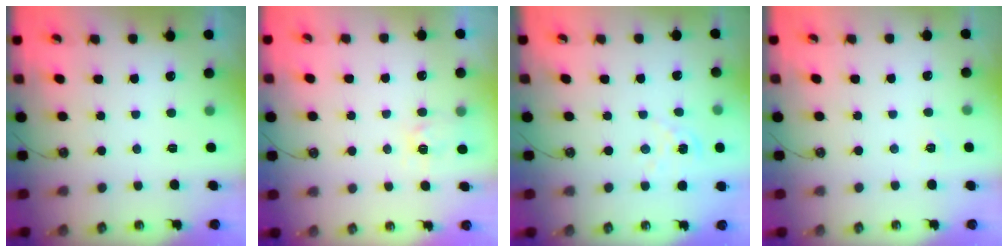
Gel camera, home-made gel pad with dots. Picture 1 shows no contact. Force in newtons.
{"total": 4.7, "press": 4.7, "slide": 0.5}
{"total": 2.1, "press": 2.1, "slide": 0.2}
{"total": 2.1, "press": 2.1, "slide": 0.3}